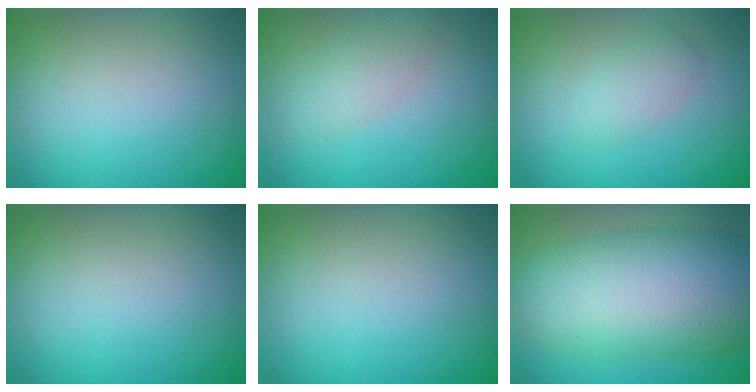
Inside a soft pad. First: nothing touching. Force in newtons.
{"total": 2.2, "press": 2.2, "slide": 0.1}
{"total": 1.7, "press": 1.7, "slide": 0.1}
{"total": 0.0}
{"total": 0.0}
{"total": 12.3, "press": 12.3, "slide": 0.2}